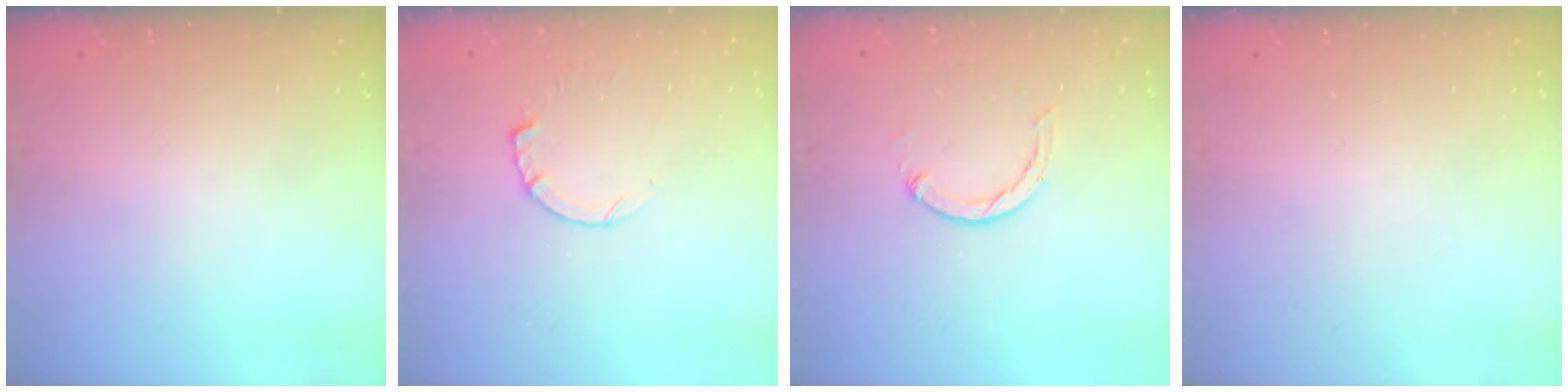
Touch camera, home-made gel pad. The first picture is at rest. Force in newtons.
{"total": 4.1, "press": 4.0, "slide": 0.8}
{"total": 1.9, "press": 1.9, "slide": 0.3}
{"total": 0.0}